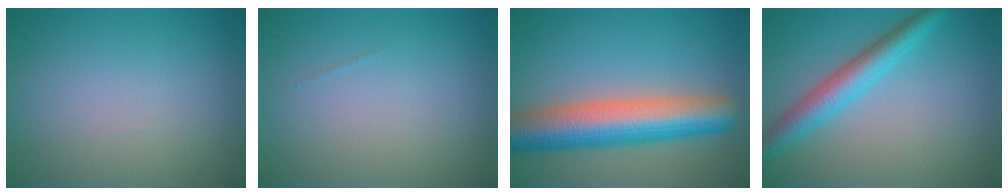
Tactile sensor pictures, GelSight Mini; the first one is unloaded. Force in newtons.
{"total": 0.0}
{"total": 9.0, "press": 9.0, "slide": 0.3}
{"total": 4.2, "press": 4.2, "slide": 0.1}